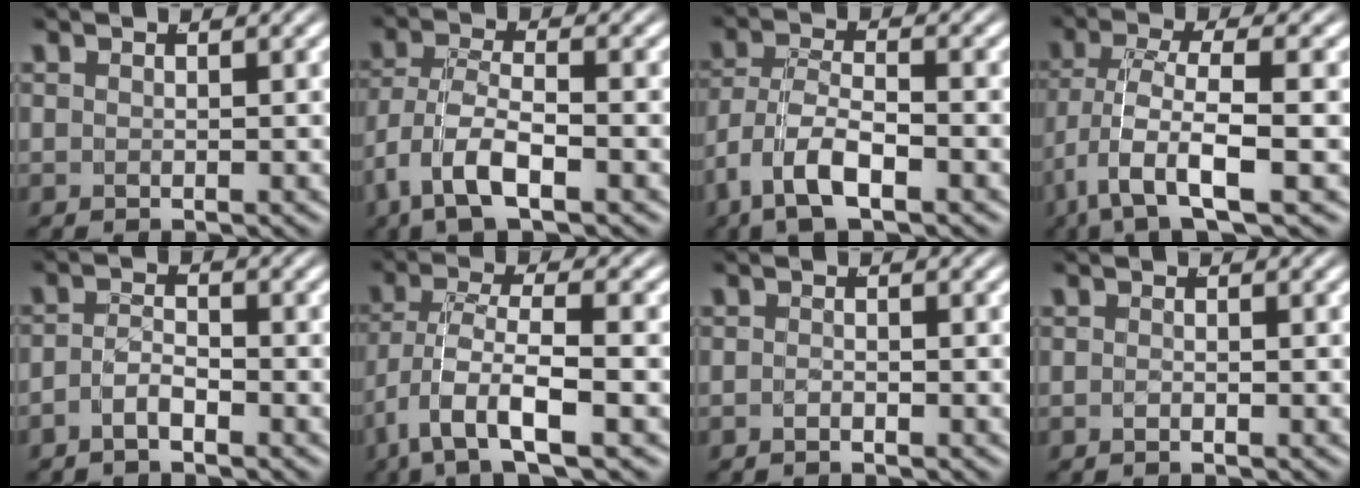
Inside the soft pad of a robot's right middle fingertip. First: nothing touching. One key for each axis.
{"total": 4.6, "fx": -1.2, "fy": 2.4, "fz": 3.7, "tx": -0.096, "ty": -0.028, "tz": -0.007}
{"total": 4.7, "fx": -1.6, "fy": 2.7, "fz": 3.5, "tx": -0.087, "ty": -0.024, "tz": -0.016}
{"total": 5.6, "fx": -2.5, "fy": 1.9, "fz": 4.6, "tx": -0.112, "ty": -0.032, "tz": -0.022}
{"total": 2.6, "fx": -2.0, "fy": 1.1, "fz": 1.3, "tx": -0.026, "ty": -0.011, "tz": -0.031}
{"total": 4.9, "fx": -2.0, "fy": 1.8, "fz": 4.1, "tx": -0.098, "ty": -0.027, "tz": -0.018}
{"total": 0.8, "fx": -0.8, "fy": 0.0, "fz": 0.1, "tx": -0.004, "ty": -0.006, "tz": -0.014}
{"total": 0.7, "fx": -0.6, "fy": -0.3, "fz": 0.1, "tx": -0.003, "ty": -0.005, "tz": -0.008}